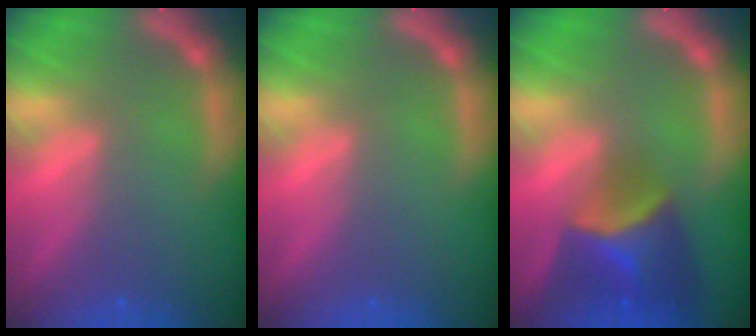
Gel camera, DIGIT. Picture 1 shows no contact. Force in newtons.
{"total": 0.0}
{"total": 6.9}